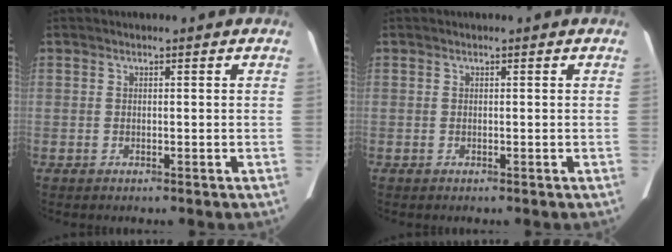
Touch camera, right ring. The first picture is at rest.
{"total": 0.0}